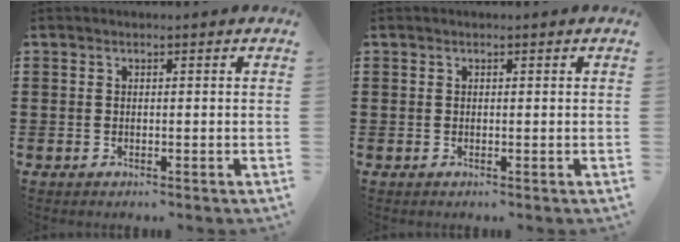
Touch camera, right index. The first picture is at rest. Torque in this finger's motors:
{"motor_torque": [-1.22, 0.92, -1.05, -0.21]}